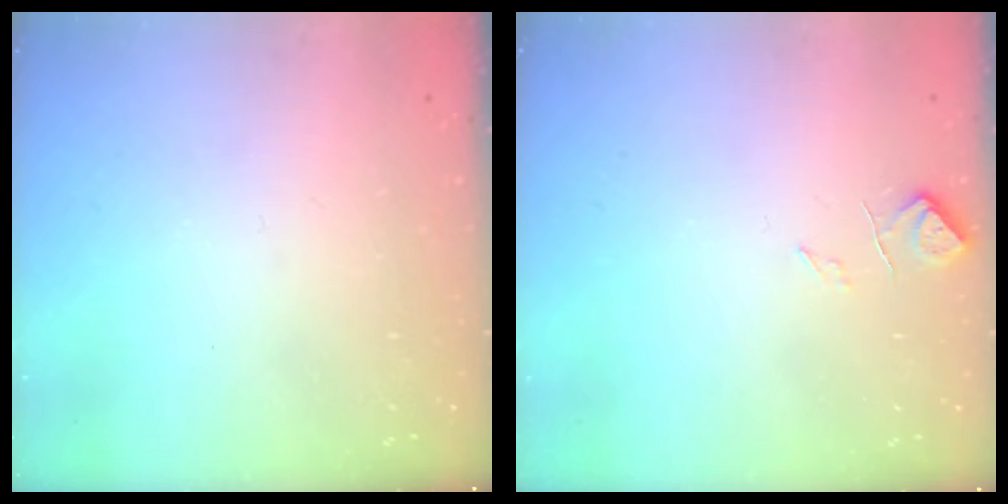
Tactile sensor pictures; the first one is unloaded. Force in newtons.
{"total": 4.6, "press": 4.5, "slide": 0.9}